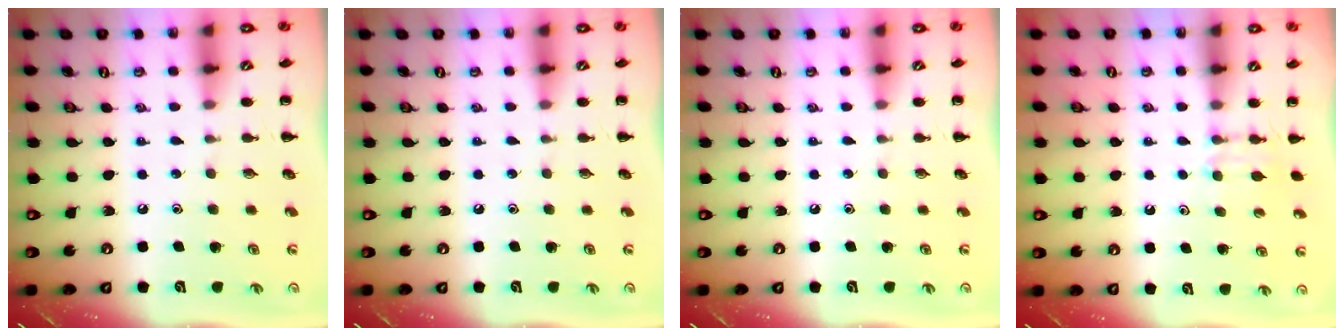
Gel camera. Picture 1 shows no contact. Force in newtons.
{"total": 0.0}
{"total": 0.0}
{"total": 5.0, "press": 4.8, "slide": 1.3}